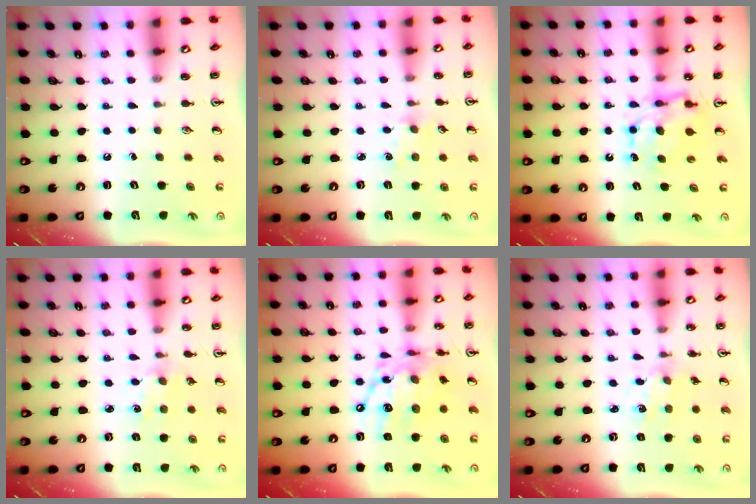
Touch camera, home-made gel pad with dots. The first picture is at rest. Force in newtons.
{"total": 1.5, "press": 1.5, "slide": 0.3}
{"total": 7.3, "press": 7.3, "slide": 0.3}
{"total": 1.7, "press": 1.6, "slide": 0.4}
{"total": 13.3, "press": 13.3, "slide": 1.2}
{"total": 1.1, "press": 1.0, "slide": 0.3}